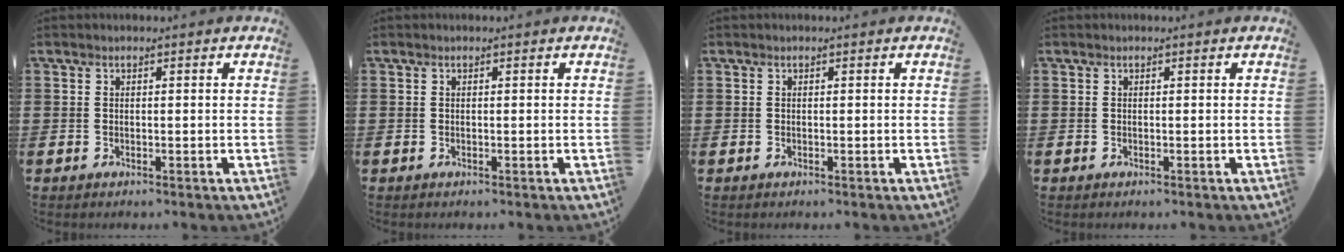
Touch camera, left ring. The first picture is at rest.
{"total": 0.0}
{"total": 0.0}
{"total": 0.0}